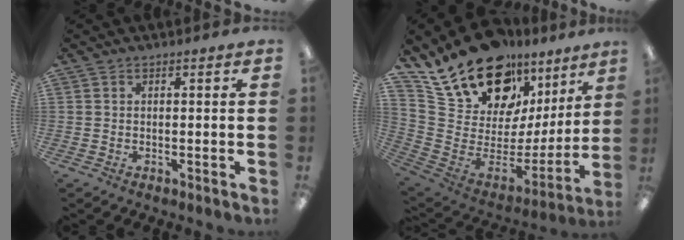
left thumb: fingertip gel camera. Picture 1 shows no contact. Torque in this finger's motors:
{"motor_torque": [2.81, 1.66, 1.35, -1.42, 0.15]}